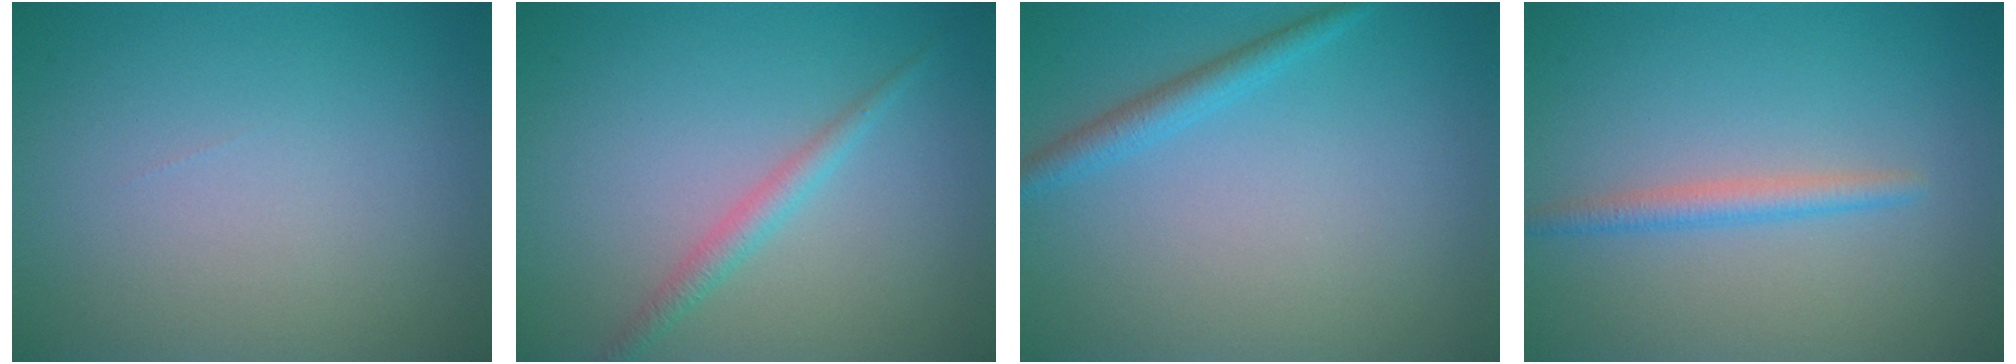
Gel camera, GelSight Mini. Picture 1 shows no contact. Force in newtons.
{"total": 1.8, "press": 1.8, "slide": 0.0}
{"total": 1.9, "press": 1.9, "slide": 0.2}
{"total": 1.9, "press": 1.9, "slide": 0.1}